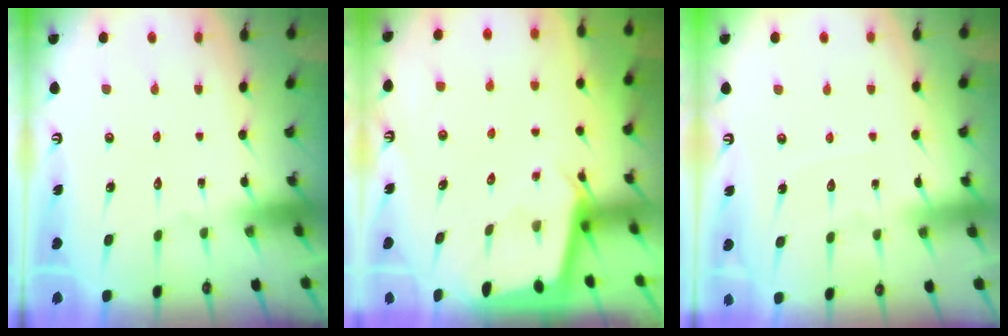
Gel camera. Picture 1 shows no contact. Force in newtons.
{"total": 2.0, "press": 2.0, "slide": 0.3}
{"total": 3.6, "press": 3.6, "slide": 0.2}